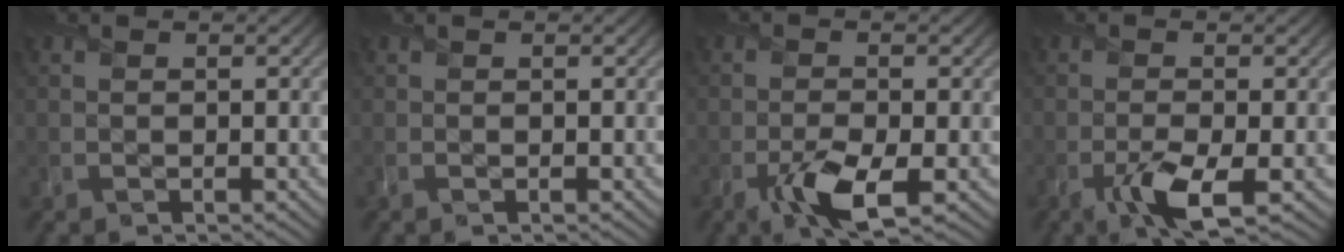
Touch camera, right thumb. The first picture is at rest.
{"total": 0.0}
{"total": 5.1, "force": [-2.5, 1.8, 4.1], "torque": [-0.083, -0.009, -0.049]}
{"total": 4.4, "force": [-2.1, 1.2, 3.7], "torque": [-0.076, -0.008, -0.041]}